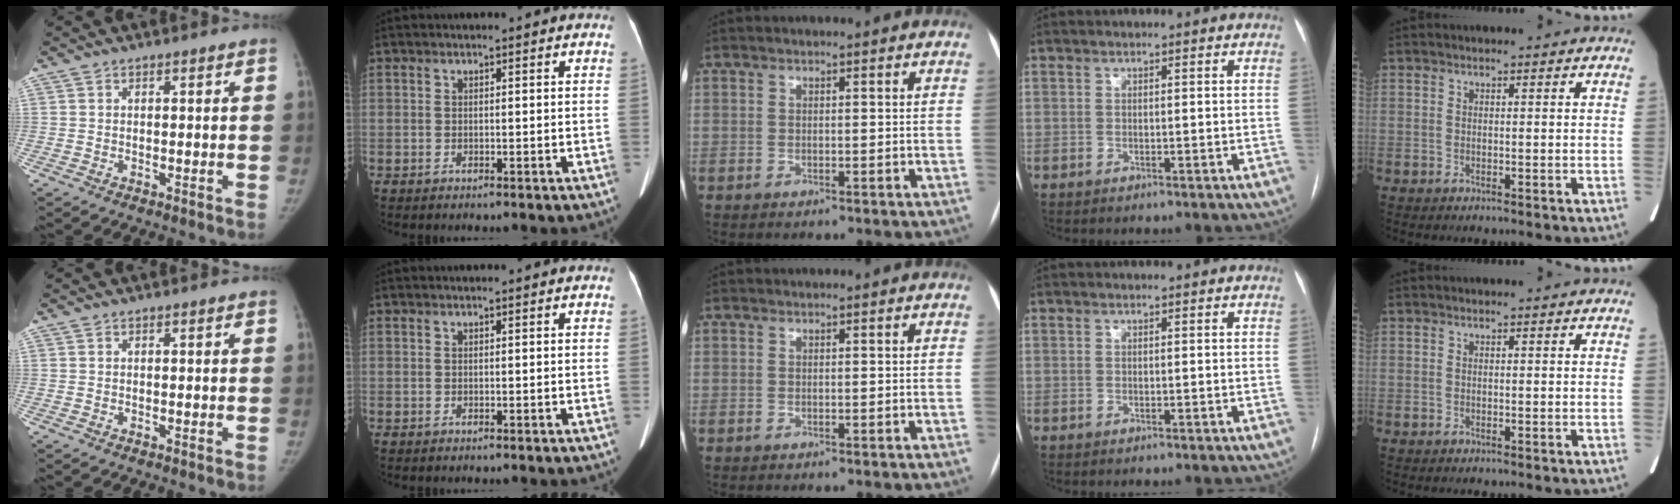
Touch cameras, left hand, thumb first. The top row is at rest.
{}